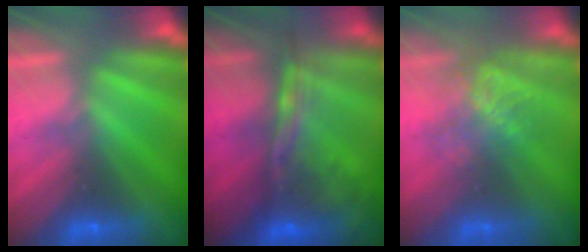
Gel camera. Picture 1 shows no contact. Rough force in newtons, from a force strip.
{"total": 7.0}
{"total": 4.1}